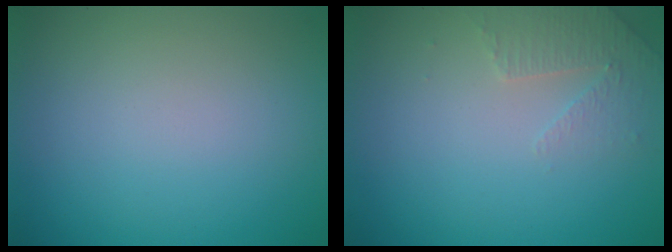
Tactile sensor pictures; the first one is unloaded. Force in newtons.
{"total": 1.9, "press": 1.8, "slide": 0.5}